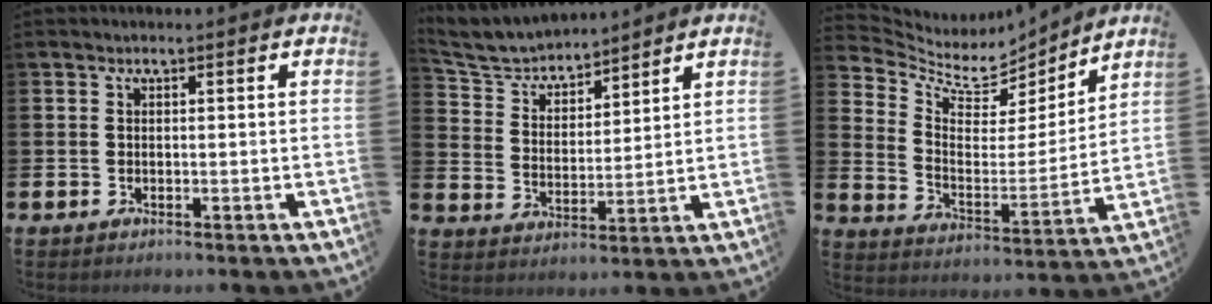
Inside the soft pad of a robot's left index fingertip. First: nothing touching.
{"total": 5.6, "force": [5.4, 1.2, 0.7], "torque": [-0.040, -0.034, 0.095]}
{"total": 7.1, "force": [6.1, 3.2, 1.7], "torque": [-0.065, -0.053, 0.102]}